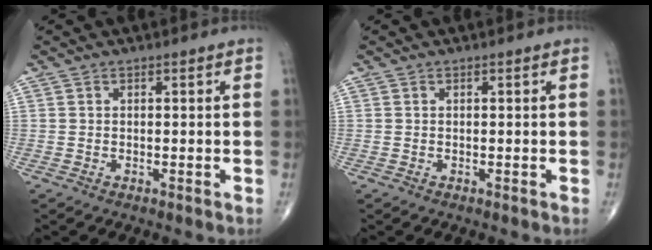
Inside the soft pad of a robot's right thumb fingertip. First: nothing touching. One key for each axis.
{"total": 0.0}